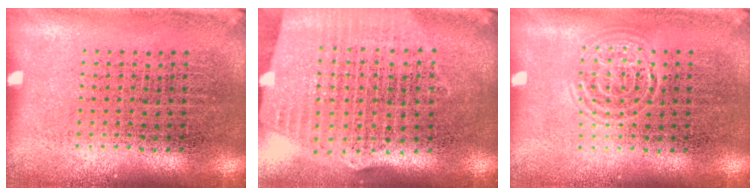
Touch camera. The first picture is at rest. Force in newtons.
{"total": 2.6, "press": 2.2, "slide": 1.4}
{"total": 1.5, "press": 1.5, "slide": 0.3}